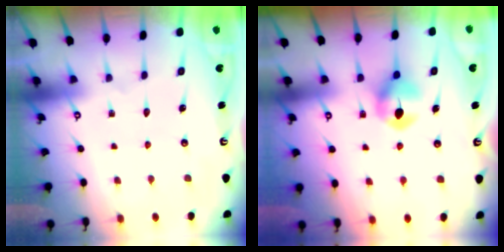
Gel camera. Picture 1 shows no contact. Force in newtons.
{"total": 7.1, "press": 7.1, "slide": 0.4}